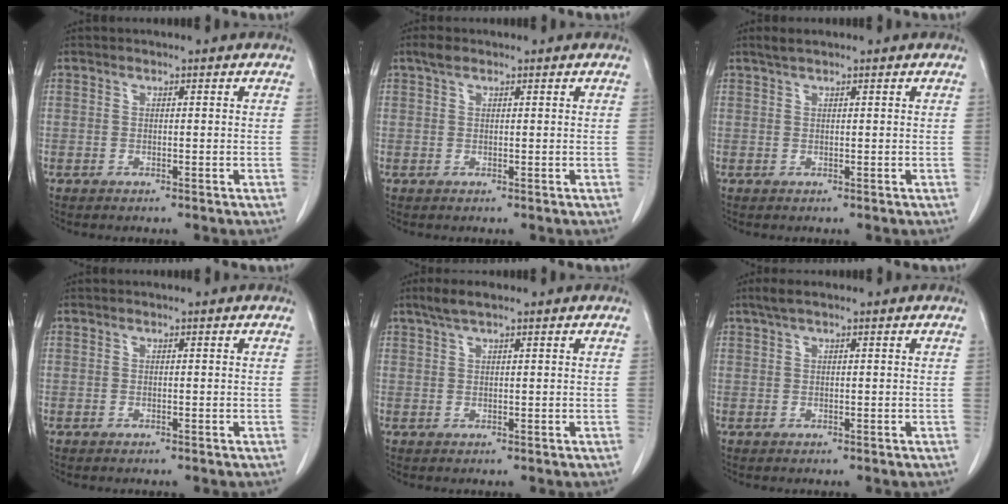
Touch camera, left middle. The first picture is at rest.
{"total": 1.5, "force": [1.1, 0.6, 0.8], "torque": [-0.020, 0.011, 0.020]}
{"total": 1.5, "force": [1.3, 0.1, 0.9], "torque": [-0.022, 0.008, 0.027]}
{"total": 0.0}
{"total": 3.0, "force": [2.2, 0.5, 2.0], "torque": [-0.047, 0.010, 0.044]}
{"total": 2.3, "force": [1.6, 0.3, 1.6], "torque": [-0.037, 0.016, 0.029]}